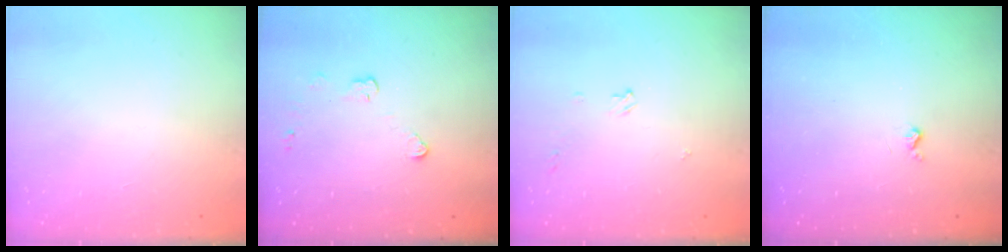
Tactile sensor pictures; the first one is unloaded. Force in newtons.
{"total": 4.1, "press": 4.1, "slide": 0.4}
{"total": 3.5, "press": 3.4, "slide": 0.6}
{"total": 2.6, "press": 2.6, "slide": 0.5}